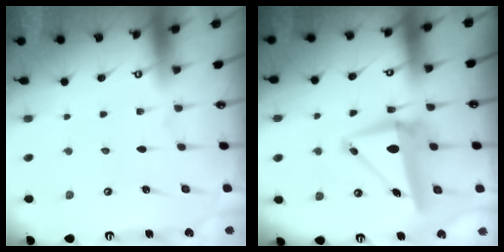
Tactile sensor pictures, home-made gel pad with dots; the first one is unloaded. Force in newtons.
{"total": 9.4, "press": 9.2, "slide": 2.0}